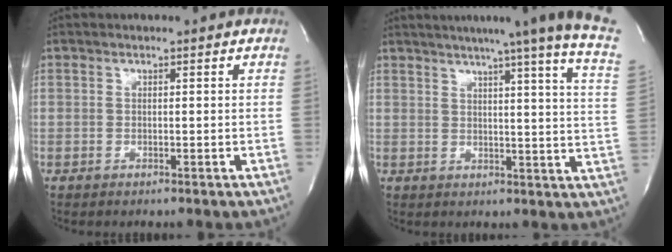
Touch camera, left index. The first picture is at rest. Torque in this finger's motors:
{"motor_torque": [0.36, -0.39, 0.35, 0.08]}